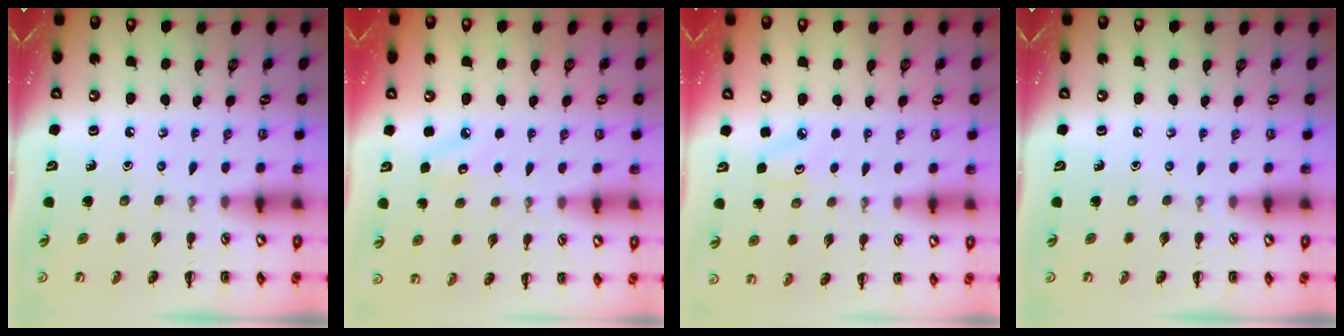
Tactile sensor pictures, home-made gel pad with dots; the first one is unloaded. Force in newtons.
{"total": 6.4, "press": 6.1, "slide": 1.8}
{"total": 5.4, "press": 5.2, "slide": 1.7}
{"total": 0.0}